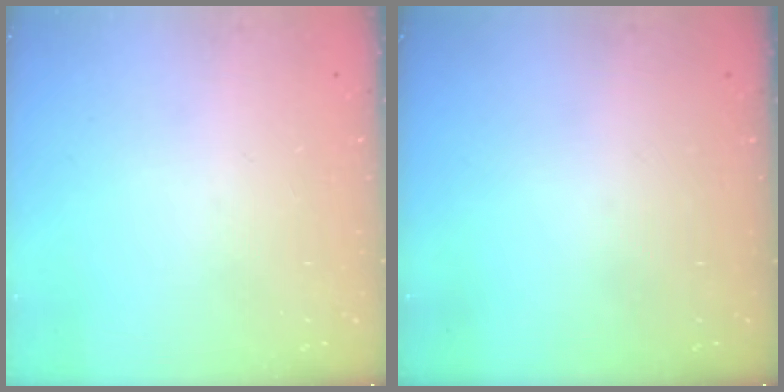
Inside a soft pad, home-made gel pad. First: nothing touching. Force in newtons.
{"total": 0.0}